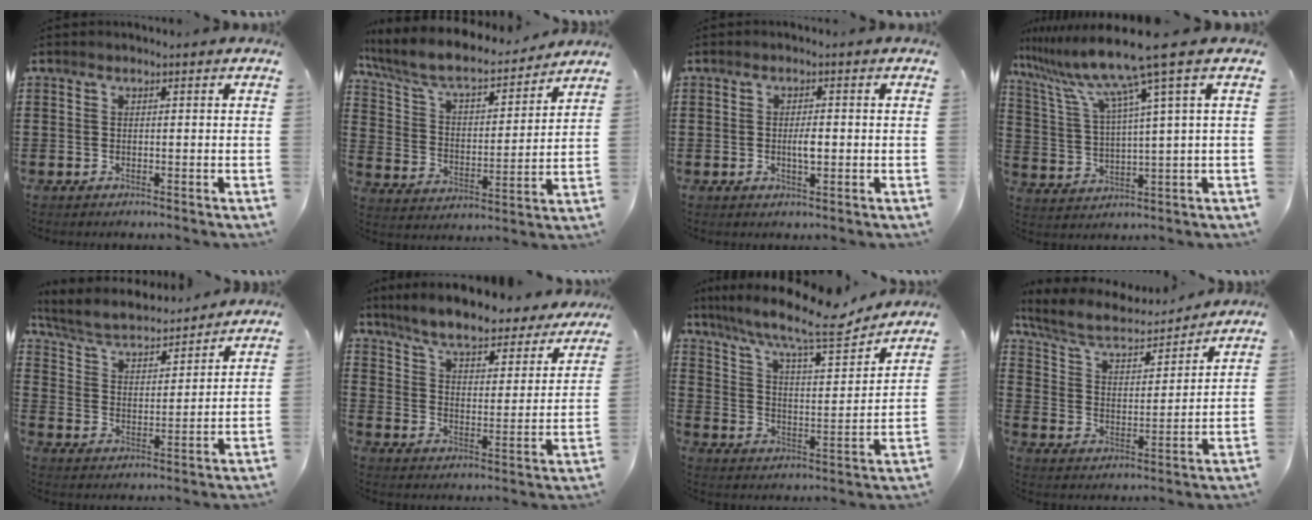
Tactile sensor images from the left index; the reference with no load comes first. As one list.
[{"total": 8.2, "force": [7.1, 1.7, 3.6], "torque": [-0.101, -0.045, 0.120]}, {"total": 2.8, "force": [-0.2, 0.8, 2.7], "torque": [-0.050, 0.001, -0.004]}, {"total": 11.0, "force": [7.2, -0.8, 8.2], "torque": [-0.193, -0.034, 0.110]}, {"total": 5.2, "force": [4.7, 1.0, 1.9], "torque": [-0.061, -0.032, 0.075]}, {"total": 7.1, "force": [6.5, 0.5, 2.9], "torque": [-0.084, -0.037, 0.110]}, {"total": 12.1, "force": [9.6, 1.6, 7.2], "torque": [-0.155, -0.057, 0.156]}, {"total": 7.3, "force": [6.2, 2.0, 3.4], "torque": [-0.093, -0.034, 0.104]}]